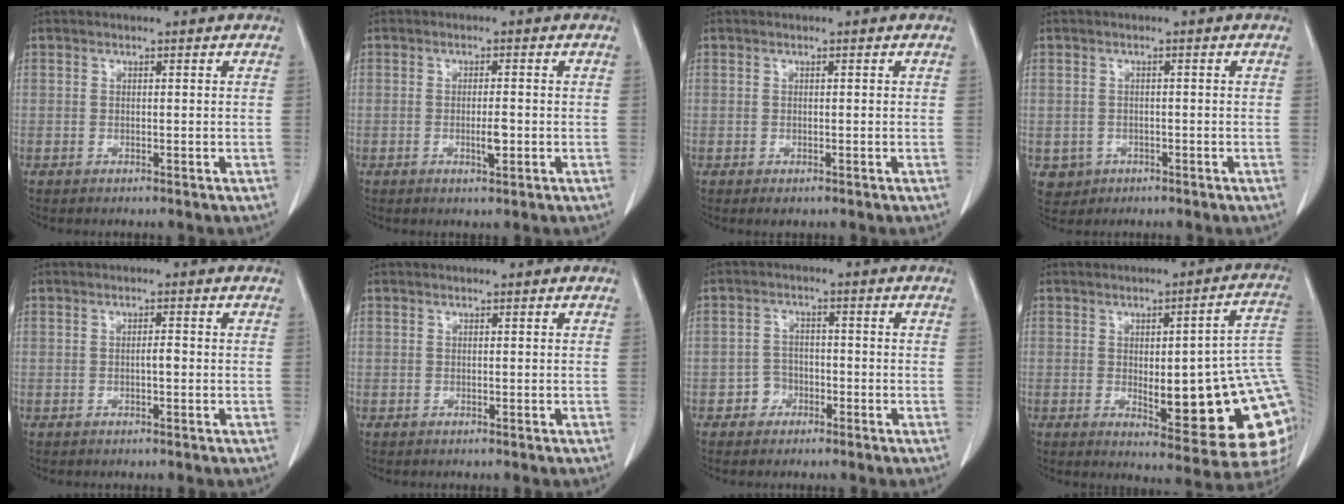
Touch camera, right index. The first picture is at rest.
{"total": 2.6, "force": [-0.6, 0.5, 2.5], "torque": [-0.044, -0.002, -0.008]}
{"total": 0.8, "force": [-0.3, 0.5, 0.5], "torque": [-0.004, 0.001, -0.001]}
{"total": 3.0, "force": [-1.1, 2.8, 0.3], "torque": [0.000, 0.006, -0.011]}
{"total": 1.2, "force": [-0.3, 0.2, 1.1], "torque": [-0.019, 0.002, -0.005]}
{"total": 0.0}
{"total": 3.0, "force": [-1.6, 2.5, 0.4], "torque": [-0.001, 0.013, -0.031]}
{"total": 20.9, "force": [-1.1, 4.6, 20.3], "torque": [-0.182, 0.012, 0.002]}